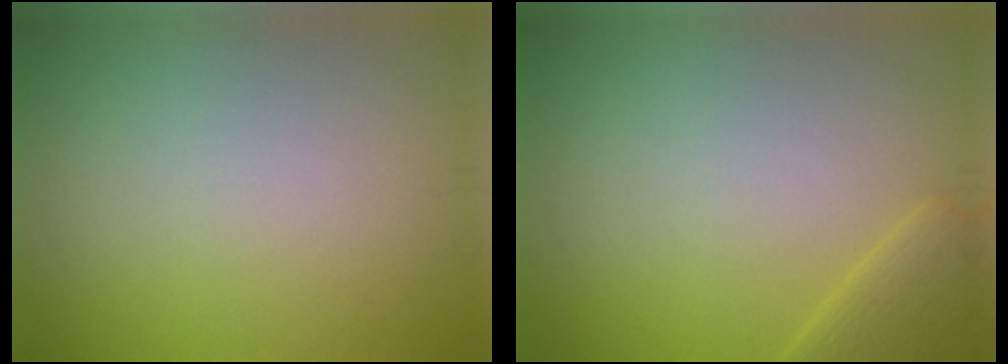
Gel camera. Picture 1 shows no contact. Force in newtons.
{"total": 2.3, "press": 2.3, "slide": 0.2}